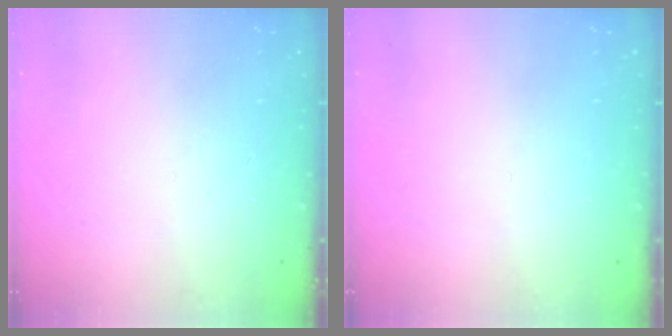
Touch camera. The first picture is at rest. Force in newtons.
{"total": 0.0}